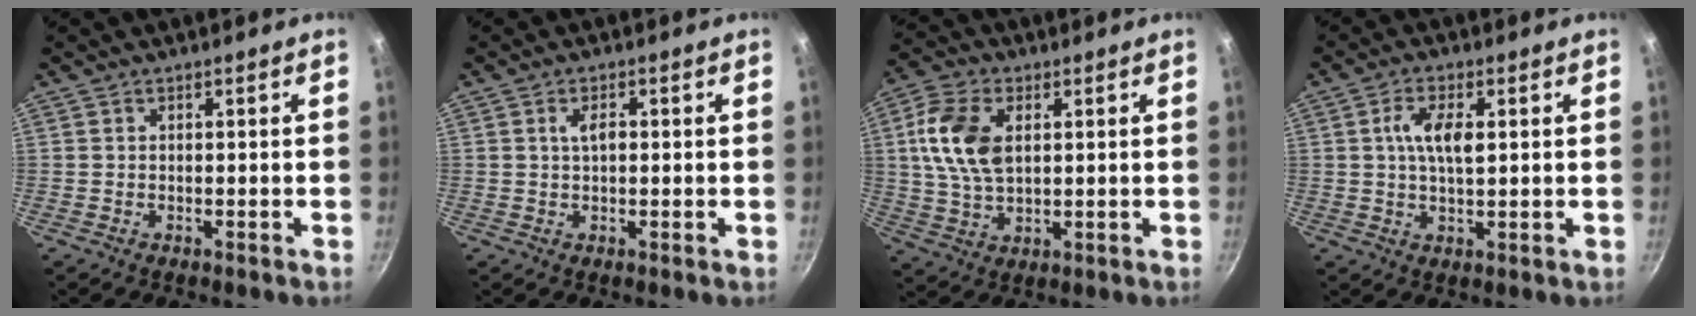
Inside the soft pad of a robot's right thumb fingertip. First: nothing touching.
{"total": 2.7, "force": [0.4, 1.4, 2.3], "torque": [-0.036, 0.006, 0.004]}
{"total": 11.7, "force": [2.5, 7.2, 8.9], "torque": [-0.162, 0.003, 0.044]}
{"total": 6.5, "force": [1.3, 2.8, 5.7], "torque": [-0.103, 0.003, 0.020]}